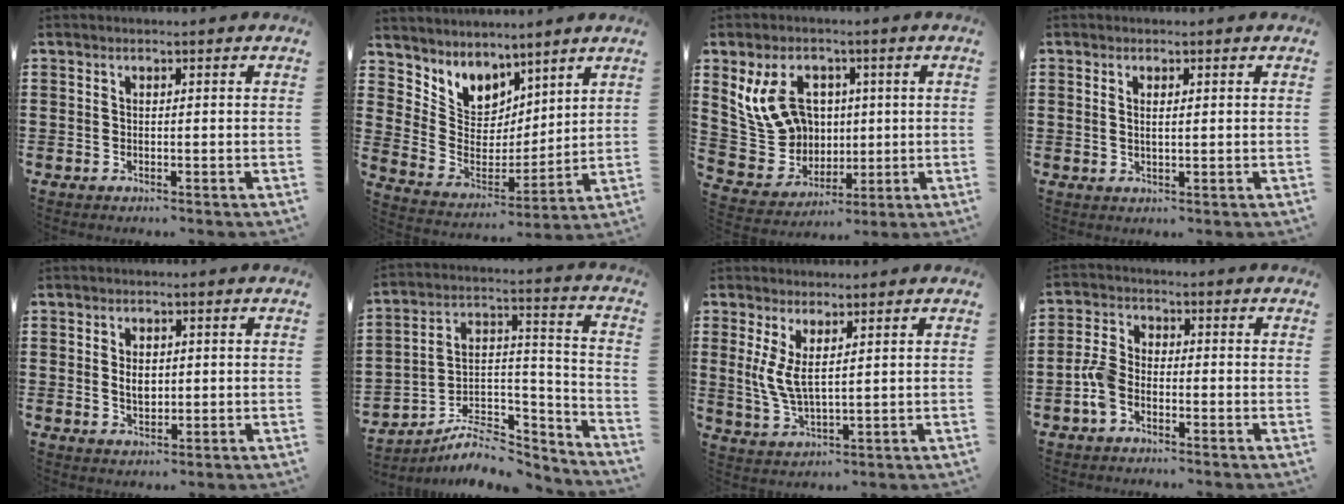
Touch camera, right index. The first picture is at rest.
{"total": 6.0, "force": [4.8, 3.6, -0.9], "torque": [-0.031, -0.051, 0.089]}
{"total": 11.3, "force": [3.1, 9.0, 6.1], "torque": [-0.154, 0.013, 0.061]}
{"total": 1.2, "force": [0.4, 0.4, 1.0], "torque": [-0.020, 0.004, 0.006]}
{"total": 2.9, "force": [0.1, 1.7, 2.3], "torque": [-0.046, 0.008, 0.001]}
{"total": 7.8, "force": [-6.4, 3.4, 3.0], "torque": [-0.051, 0.019, -0.121]}
{"total": 5.1, "force": [1.7, 2.0, 4.4], "torque": [-0.106, -0.004, 0.027]}
{"total": 4.6, "force": [-2.1, 2.5, 3.2], "torque": [-0.084, 0.001, -0.045]}